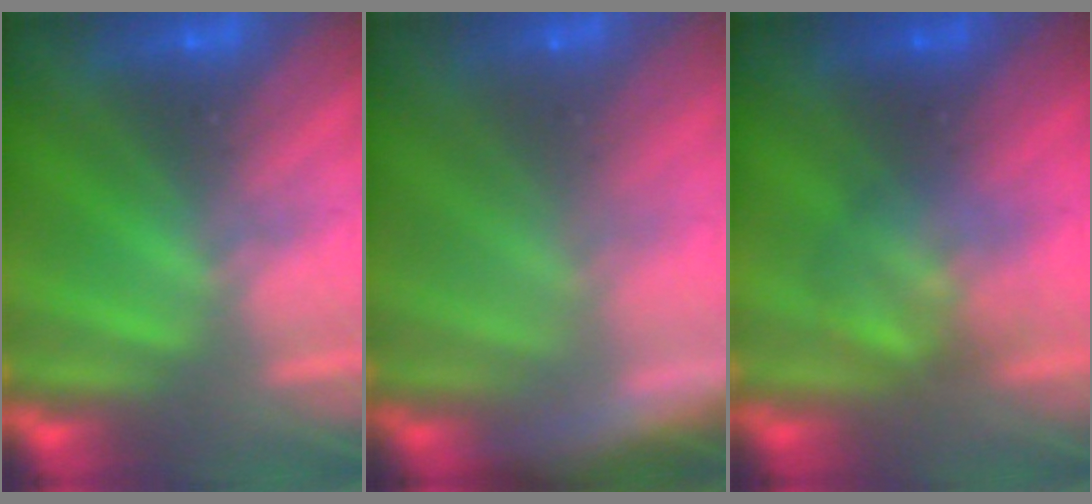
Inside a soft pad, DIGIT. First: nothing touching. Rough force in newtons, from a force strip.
{"total": 8.5}
{"total": 2.5}